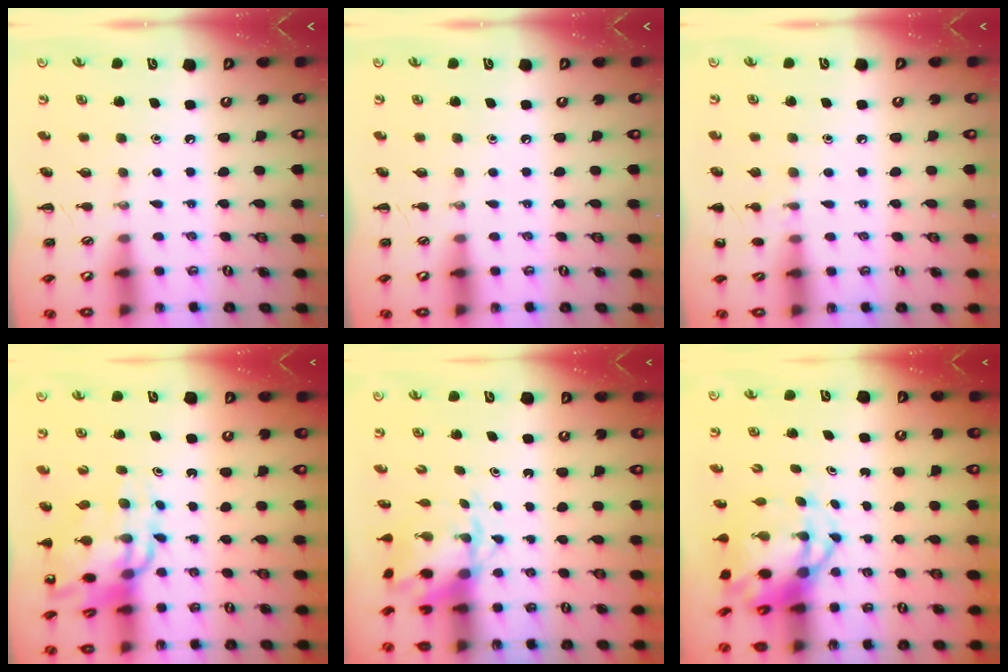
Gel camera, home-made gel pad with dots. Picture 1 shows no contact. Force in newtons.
{"total": 0.0}
{"total": 5.6, "press": 5.3, "slide": 1.6}
{"total": 11.6, "press": 11.1, "slide": 3.2}
{"total": 5.5, "press": 5.4, "slide": 0.7}
{"total": 6.6, "press": 6.4, "slide": 1.6}